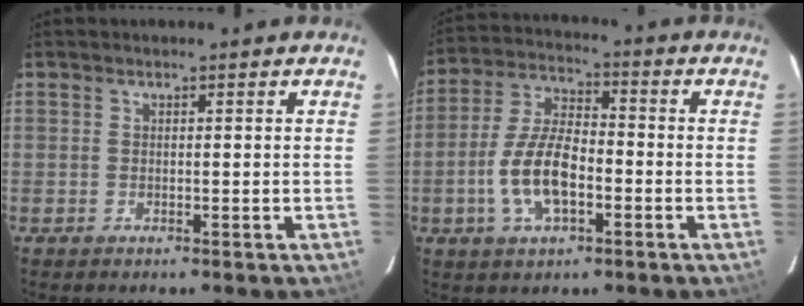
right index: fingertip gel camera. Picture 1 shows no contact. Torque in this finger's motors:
{"motor_torque": [1.19, -0.95, 0.68, 0.19]}